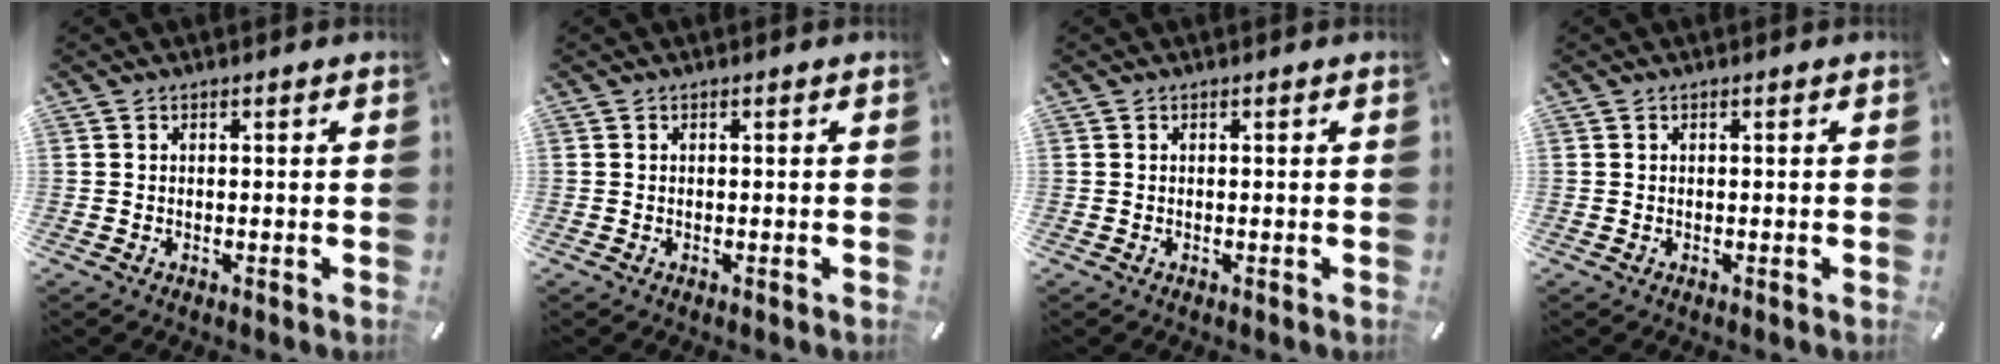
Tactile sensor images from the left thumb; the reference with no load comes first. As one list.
[{"total": 0.0}, {"total": 0.0}, {"total": 0.0}]